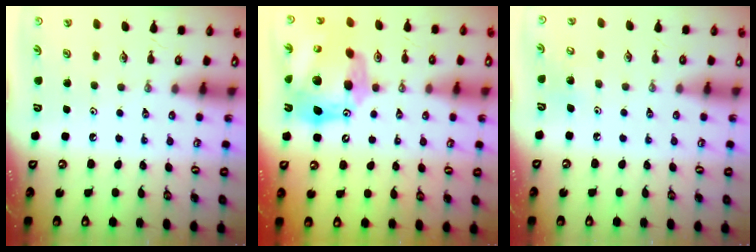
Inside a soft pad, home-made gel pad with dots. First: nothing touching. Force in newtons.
{"total": 20.7, "press": 20.6, "slide": 2.0}
{"total": 6.0, "press": 6.0, "slide": 0.9}